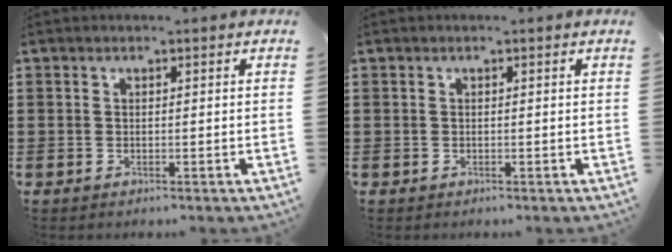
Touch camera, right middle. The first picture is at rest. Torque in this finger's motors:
{"motor_torque": [-0.11, 0.02, -0.23, -0.06]}